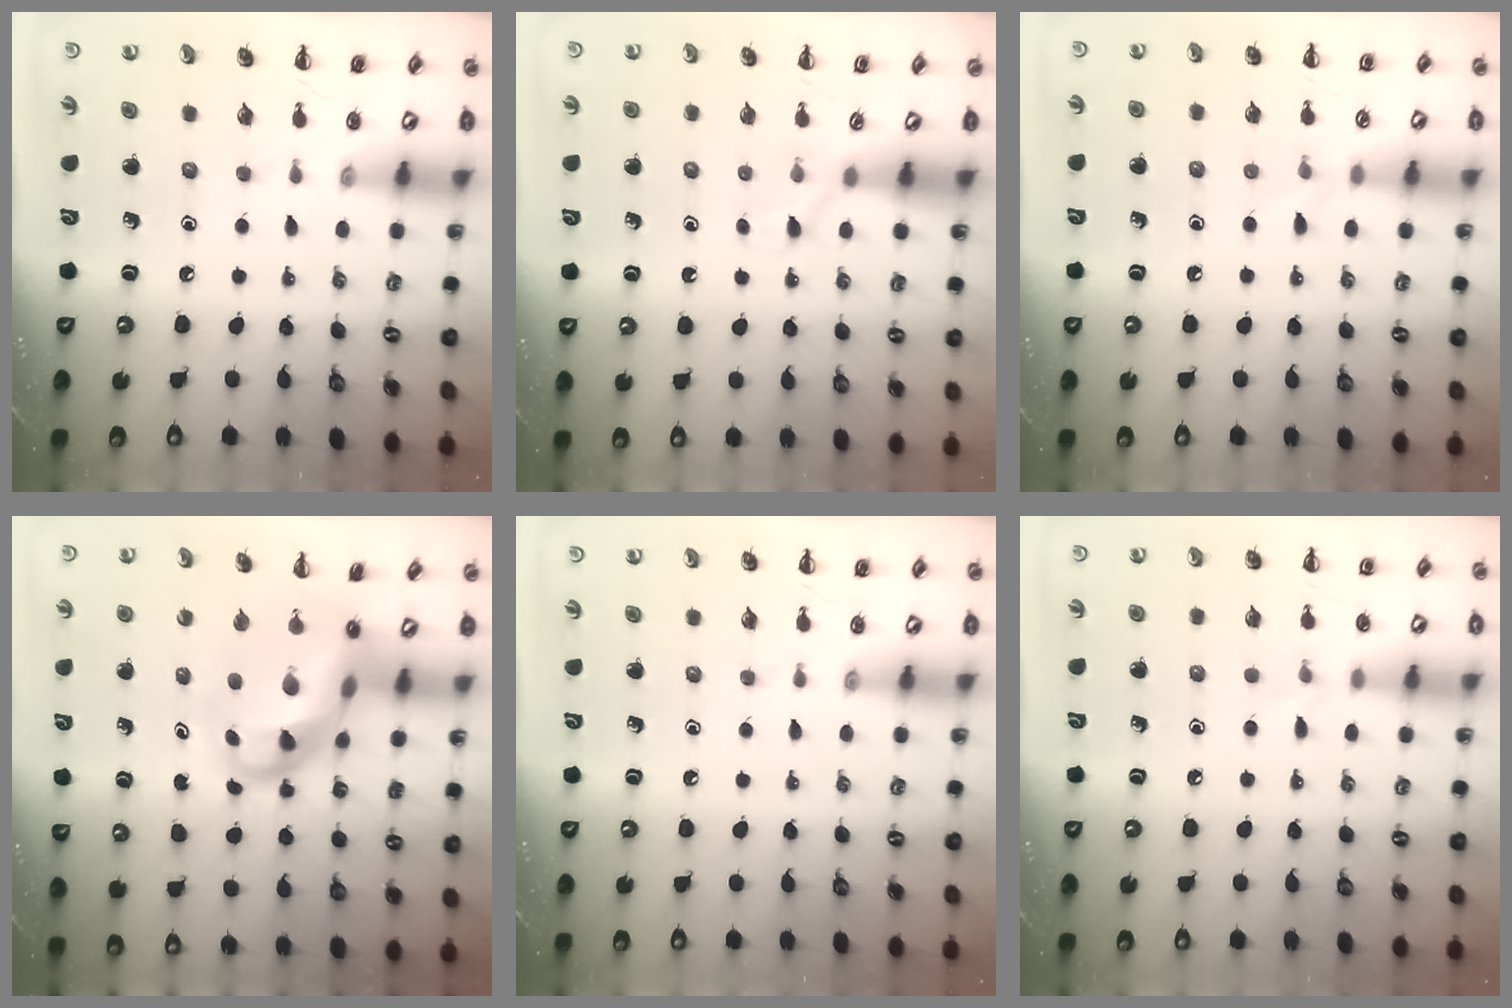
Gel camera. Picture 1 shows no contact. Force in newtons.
{"total": 3.9, "press": 3.6, "slide": 1.5}
{"total": 4.9, "press": 4.6, "slide": 1.7}
{"total": 8.7, "press": 8.3, "slide": 2.5}
{"total": 0.0}
{"total": 5.1, "press": 4.8, "slide": 1.7}